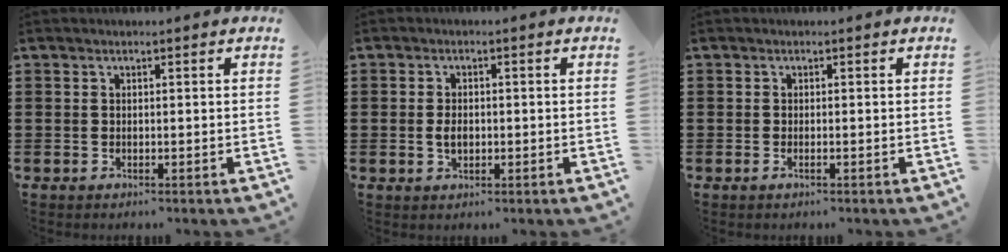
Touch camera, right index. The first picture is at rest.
{"total": 2.4, "force": [-0.2, 1.3, 1.9], "torque": [-0.038, 0.002, -0.004]}
{"total": 0.6, "force": [-0.2, -0.1, 0.6], "torque": [-0.011, -0.006, -0.002]}